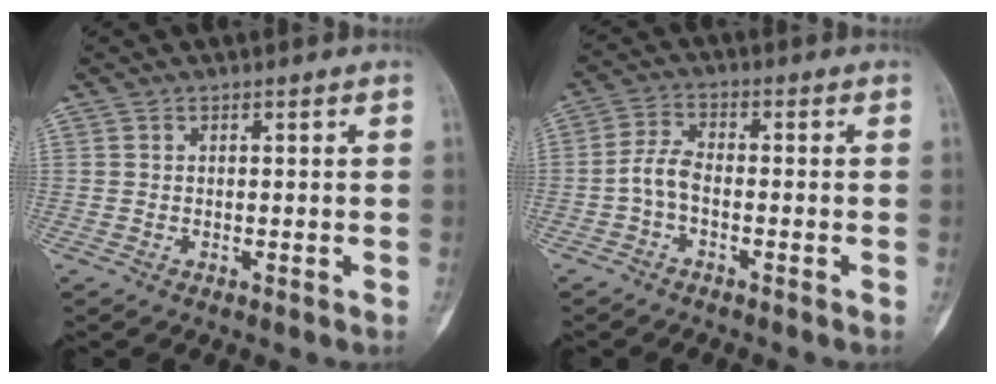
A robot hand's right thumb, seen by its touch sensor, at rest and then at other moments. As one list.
[{"total": 4.4, "force": [-1.5, 2.1, 3.5], "torque": [-0.073, 0.018, -0.038]}]